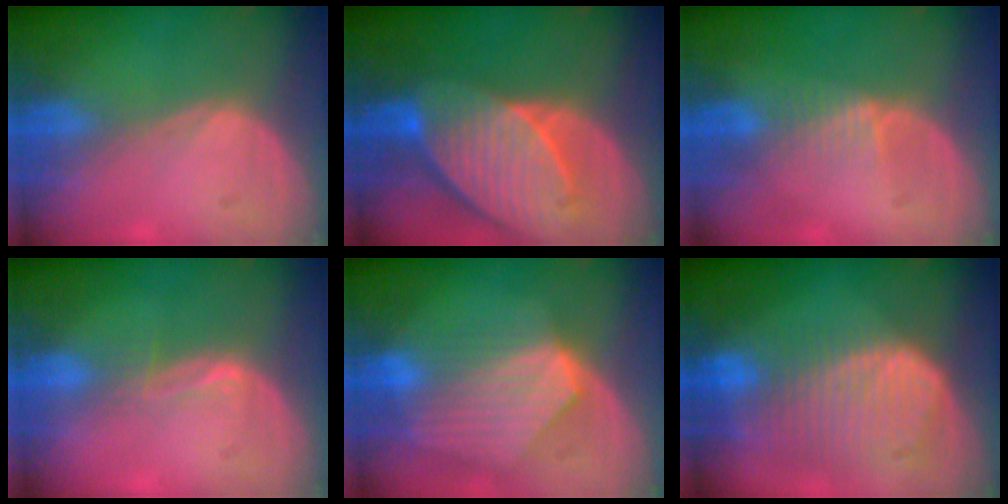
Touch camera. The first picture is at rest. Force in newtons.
{"total": 10.7, "press": 9.4, "slide": 5.2}
{"total": 2.4, "press": 2.4, "slide": 0.2}
{"total": 2.2, "press": 1.7, "slide": 1.4}
{"total": 9.2, "press": 8.1, "slide": 4.4}
{"total": 10.3, "press": 8.9, "slide": 5.3}